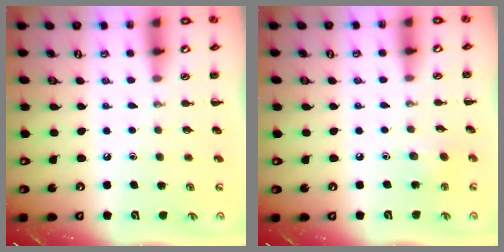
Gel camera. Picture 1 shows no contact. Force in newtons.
{"total": 2.9, "press": 2.8, "slide": 1.0}